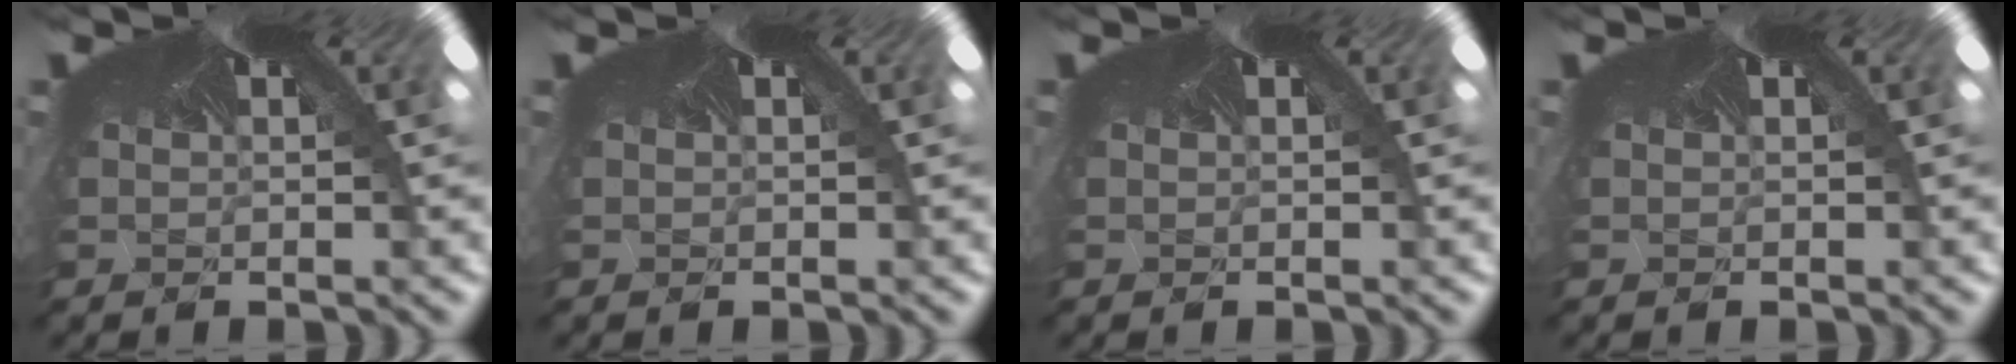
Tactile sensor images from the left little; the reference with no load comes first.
{"total": 0.0}
{"total": 0.0}
{"total": 0.0}